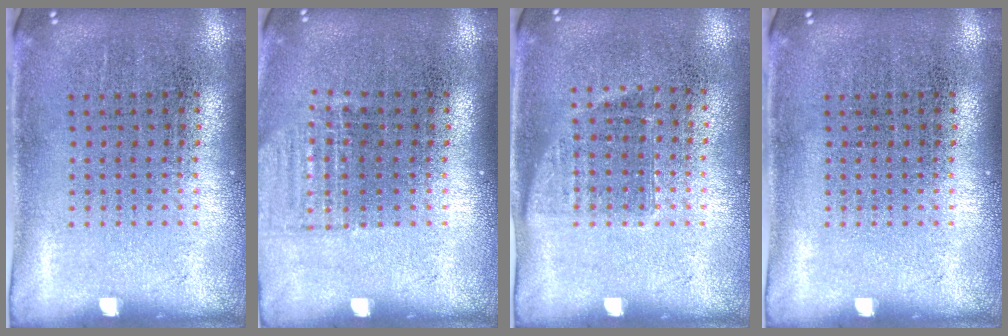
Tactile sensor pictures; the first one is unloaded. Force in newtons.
{"total": 0.9, "press": 0.9, "slide": 0.3}
{"total": 0.9, "press": 0.7, "slide": 0.5}
{"total": 0.0}